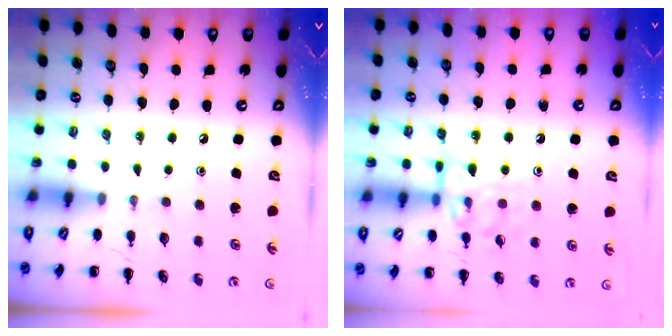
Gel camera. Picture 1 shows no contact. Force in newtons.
{"total": 11.9, "press": 11.9, "slide": 1.0}